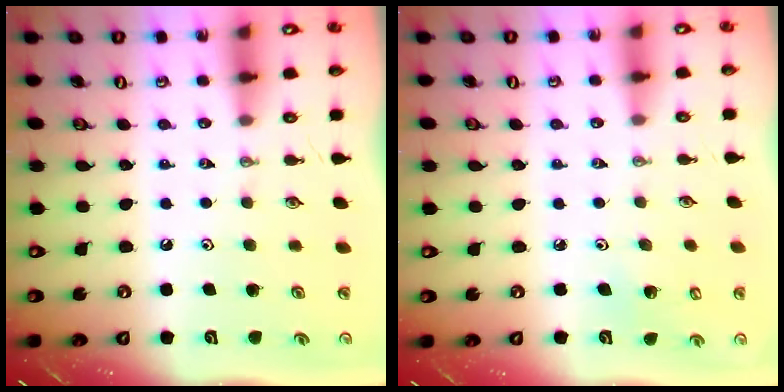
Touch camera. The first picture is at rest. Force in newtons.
{"total": 2.5, "press": 2.4, "slide": 0.6}